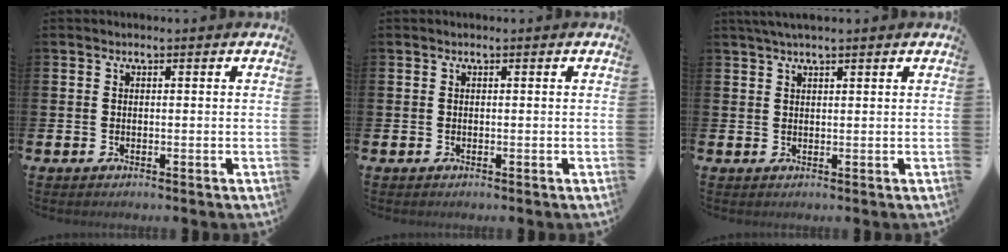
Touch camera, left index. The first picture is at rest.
{"total": 0.0}
{"total": 2.2, "force": [1.8, 0.2, 1.3], "torque": [-0.027, 0.004, 0.032]}